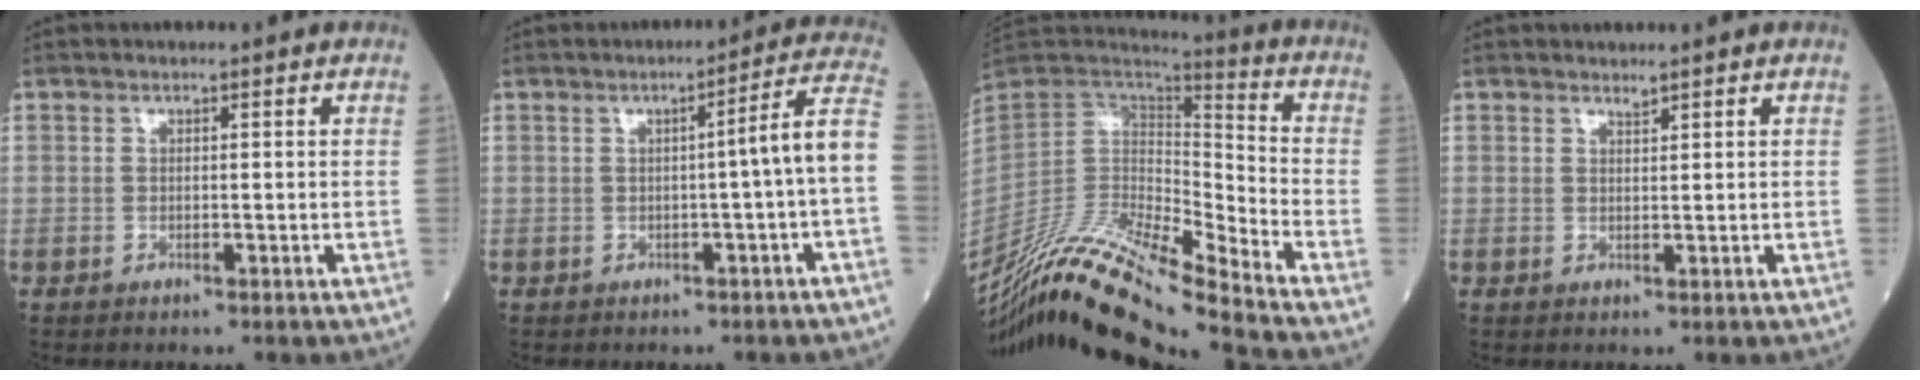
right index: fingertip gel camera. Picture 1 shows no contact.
{"total": 6.8, "force": [-0.8, -1.3, 6.6], "torque": [-0.082, 0.013, -0.014]}
{"total": 20.1, "force": [-17.9, -0.3, 9.2], "torque": [-0.182, 0.008, -0.333]}
{"total": 0.8, "force": [0.8, 0.0, 0.2], "torque": [-0.007, -0.006, 0.013]}